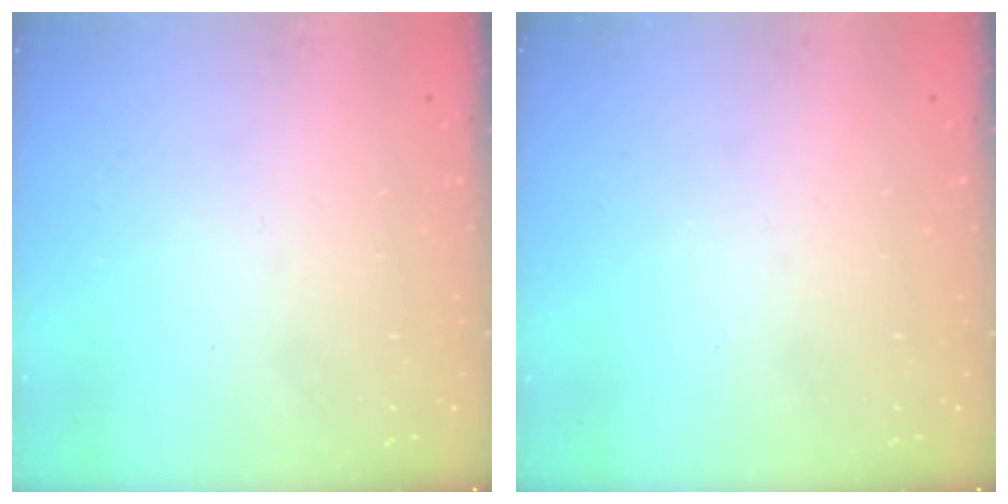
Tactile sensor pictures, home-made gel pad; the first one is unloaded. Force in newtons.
{"total": 0.0}